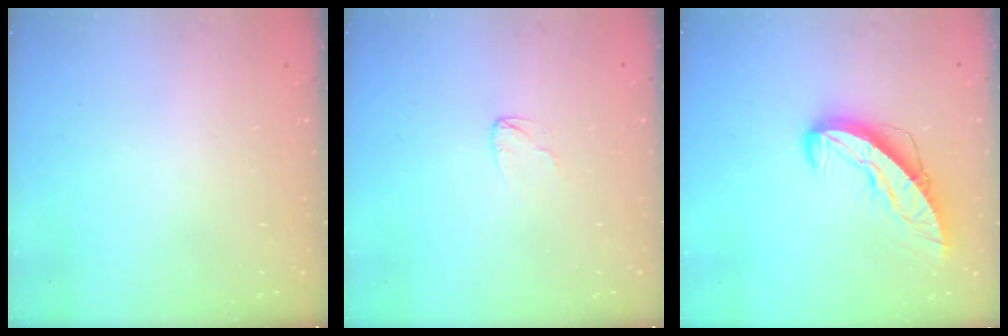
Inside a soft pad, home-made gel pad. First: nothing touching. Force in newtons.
{"total": 3.6, "press": 3.6, "slide": 0.3}
{"total": 9.1, "press": 9.1, "slide": 0.8}